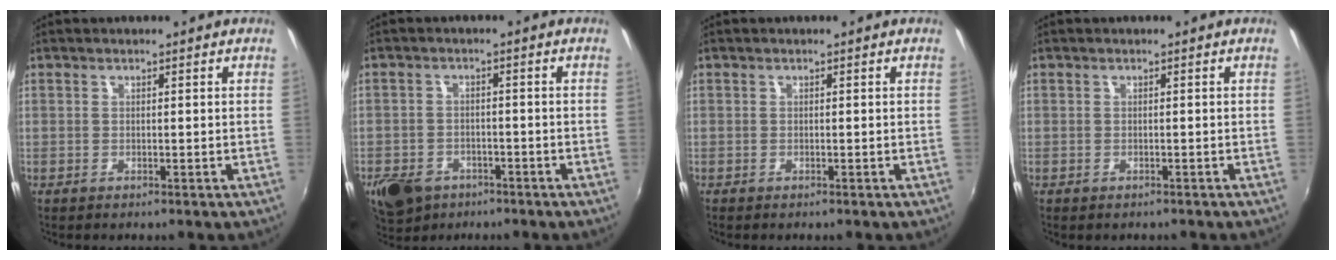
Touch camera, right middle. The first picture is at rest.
{"total": 9.1, "force": [-5.5, 6.1, 4.0], "torque": [-0.104, -0.008, -0.089]}
{"total": 0.0}
{"total": 0.8, "force": [-0.6, 0.4, 0.2], "torque": [-0.008, -0.002, -0.008]}